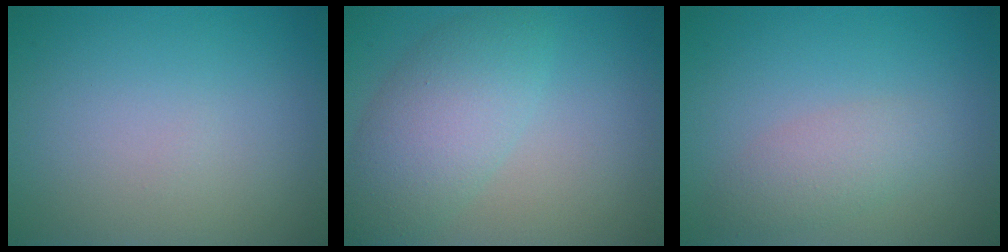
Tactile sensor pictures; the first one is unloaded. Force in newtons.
{"total": 5.1, "press": 5.1, "slide": 0.2}
{"total": 2.4, "press": 2.4, "slide": 0.1}